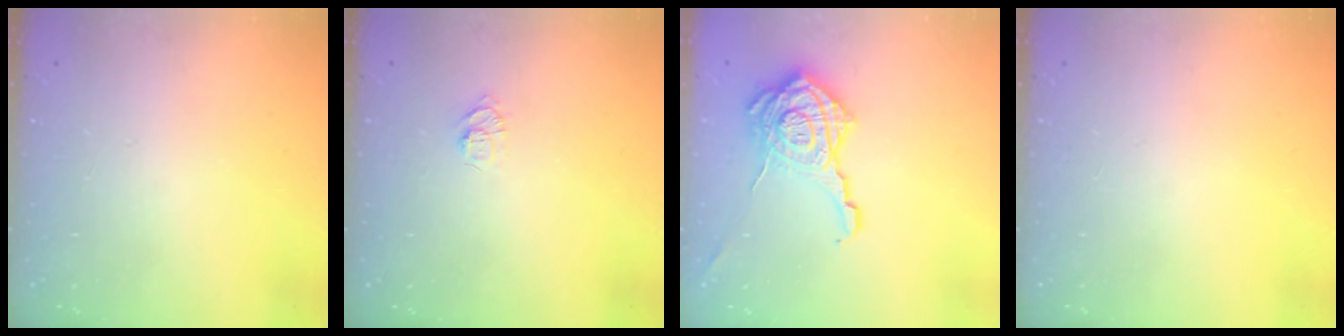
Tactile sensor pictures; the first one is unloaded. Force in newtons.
{"total": 4.7, "press": 4.7, "slide": 0.5}
{"total": 20.0, "press": 19.9, "slide": 0.8}
{"total": 0.0}